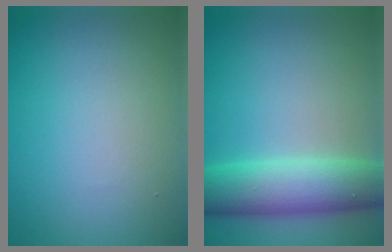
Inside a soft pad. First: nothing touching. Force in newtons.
{"total": 7.2, "press": 7.2, "slide": 0.4}